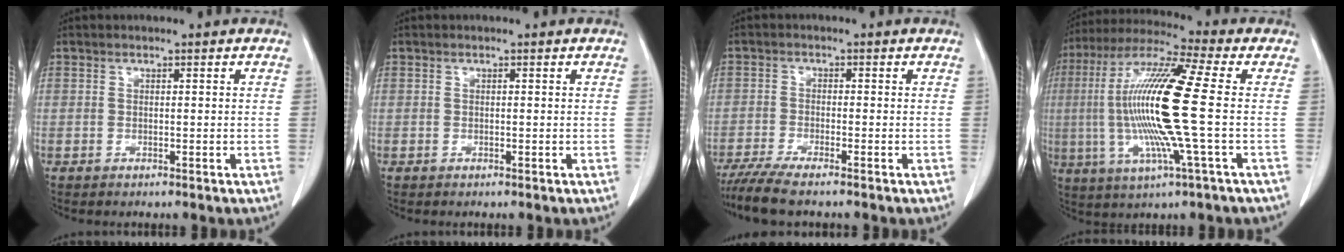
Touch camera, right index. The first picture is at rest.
{"total": 0.0}
{"total": 5.9, "force": [-4.8, -0.1, 3.3], "torque": [-0.055, -0.015, -0.086]}
{"total": 17.4, "force": [-0.7, -0.2, 17.3], "torque": [-0.358, -0.003, -0.026]}